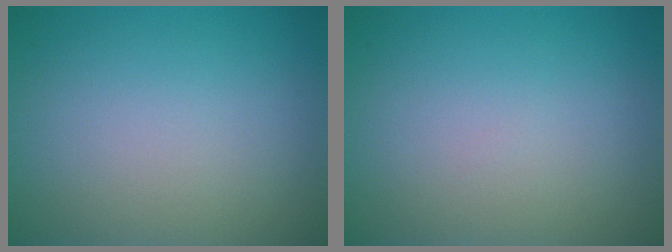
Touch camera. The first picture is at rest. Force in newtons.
{"total": 0.0}